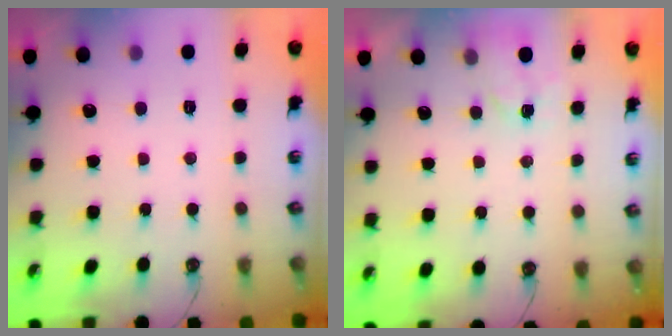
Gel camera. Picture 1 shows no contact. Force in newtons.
{"total": 3.0, "press": 3.0, "slide": 0.3}